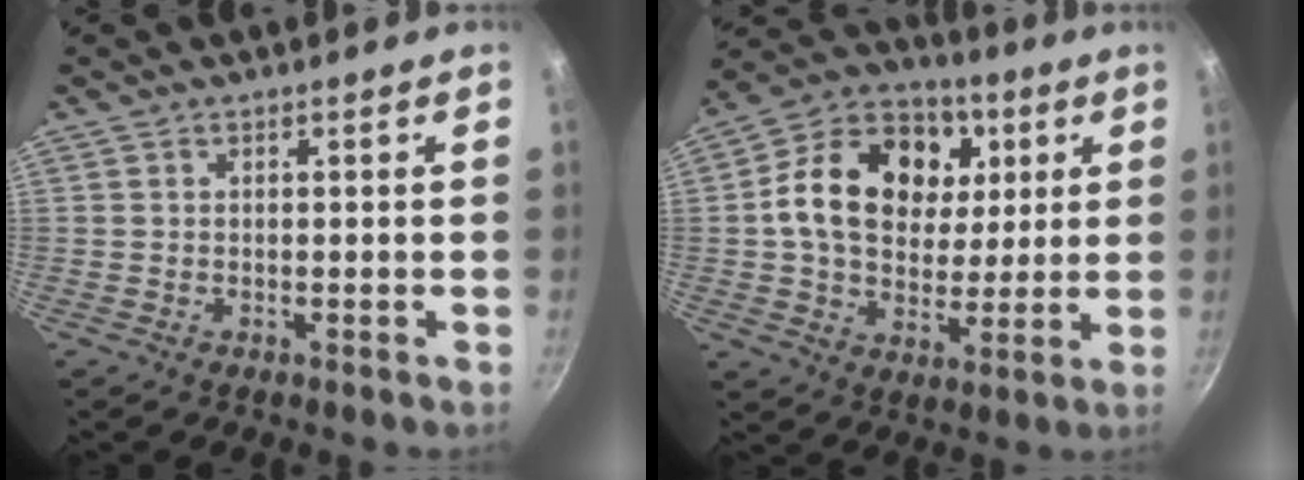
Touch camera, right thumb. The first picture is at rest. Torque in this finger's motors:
{"motor_torque": [1.31, 3.06, 1.09, -0.37, 0.15]}